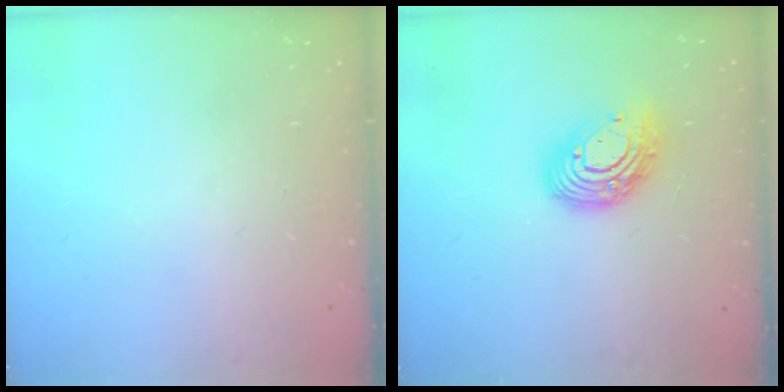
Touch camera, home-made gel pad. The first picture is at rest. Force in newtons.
{"total": 12.4, "press": 12.4, "slide": 1.1}